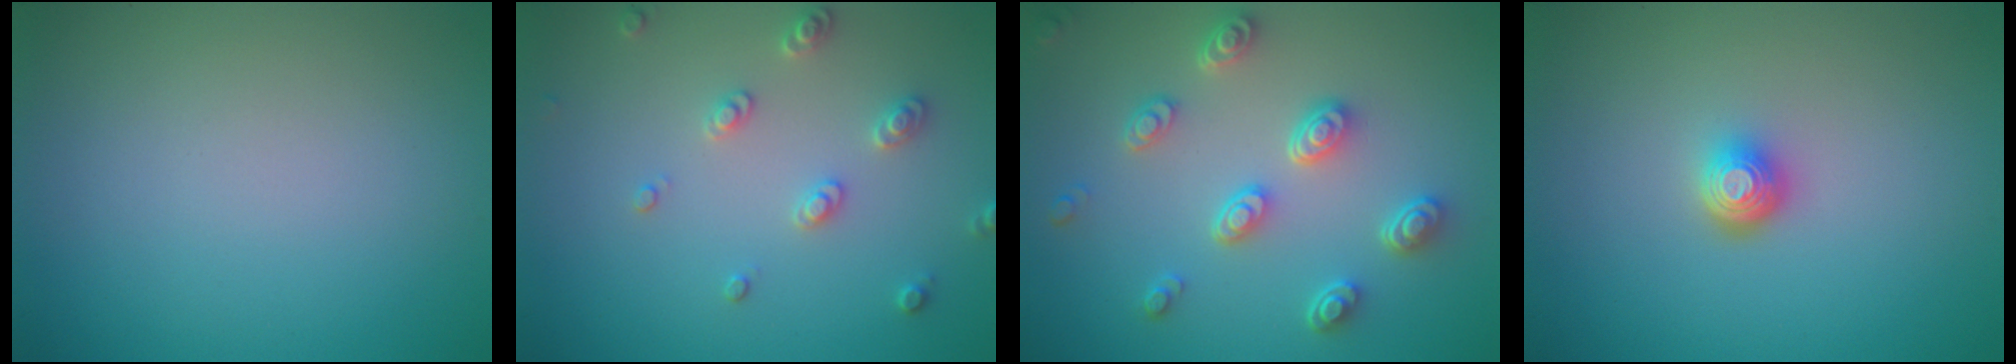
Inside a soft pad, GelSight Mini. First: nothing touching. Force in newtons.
{"total": 2.5, "press": 2.4, "slide": 0.7}
{"total": 4.5, "press": 3.6, "slide": 2.6}
{"total": 1.9, "press": 1.4, "slide": 1.3}